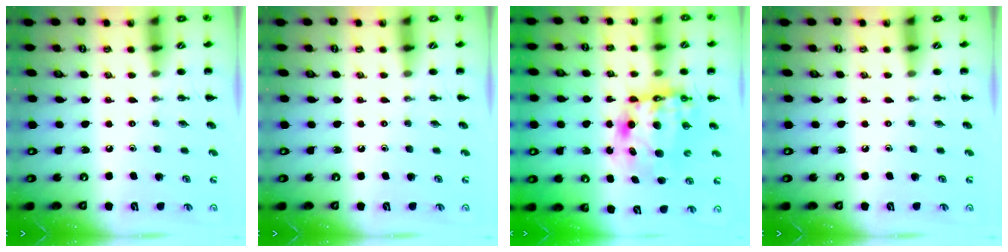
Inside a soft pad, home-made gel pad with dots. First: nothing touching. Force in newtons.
{"total": 0.0}
{"total": 9.2, "press": 9.0, "slide": 2.2}
{"total": 0.0}